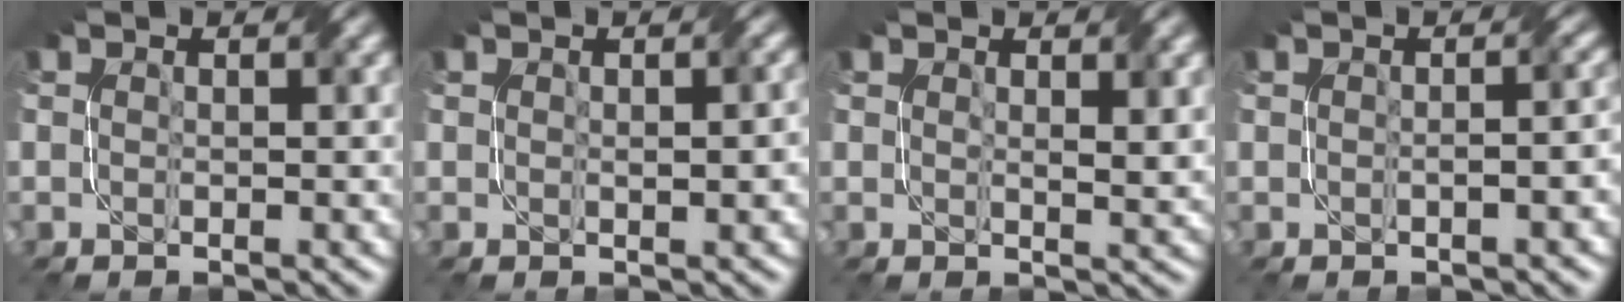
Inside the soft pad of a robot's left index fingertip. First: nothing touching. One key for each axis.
{"total": 1.6, "fx": 0.1, "fy": 0.6, "fz": 1.5, "tx": -0.020, "ty": 0.002, "tz": 0.007}
{"total": 1.9, "fx": 1.1, "fy": 0.5, "fz": 1.5, "tx": -0.022, "ty": -0.006, "tz": 0.024}
{"total": 2.3, "fx": -0.3, "fy": 1.0, "fz": 2.1, "tx": -0.015, "ty": 0.005, "tz": -0.001}